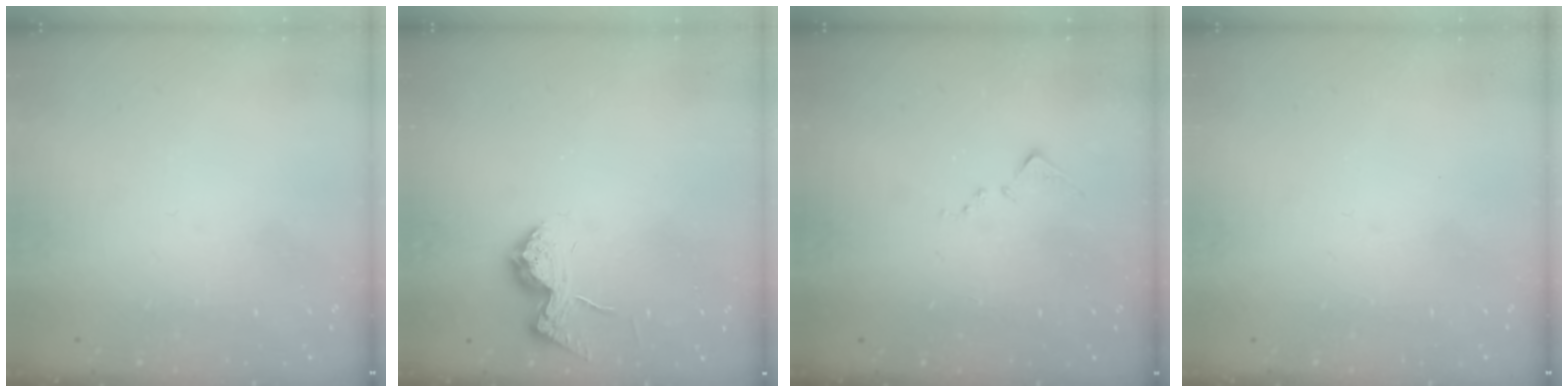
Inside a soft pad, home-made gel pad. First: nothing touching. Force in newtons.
{"total": 11.8, "press": 11.8, "slide": 0.5}
{"total": 7.9, "press": 7.9, "slide": 0.2}
{"total": 0.0}